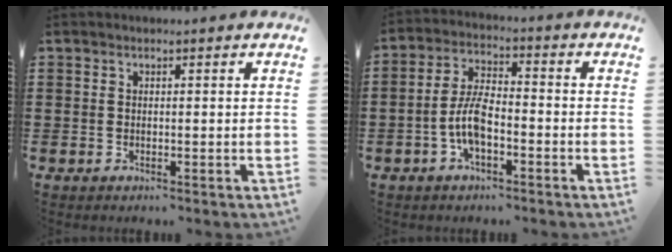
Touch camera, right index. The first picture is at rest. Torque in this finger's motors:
{"motor_torque": [0.76, 1.38, 0.56, 0.17]}